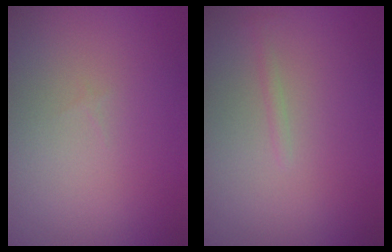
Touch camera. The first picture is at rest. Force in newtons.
{"total": 0.6, "press": 0.6, "slide": 0.0}